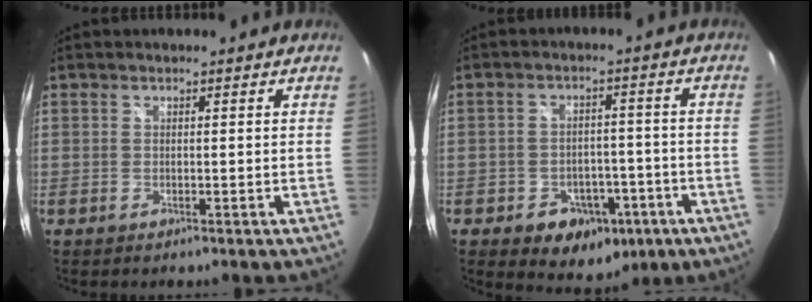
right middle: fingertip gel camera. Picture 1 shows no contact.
{"total": 11.3, "force": [-5.4, 8.2, 5.6], "torque": [-0.104, 0.013, -0.053]}